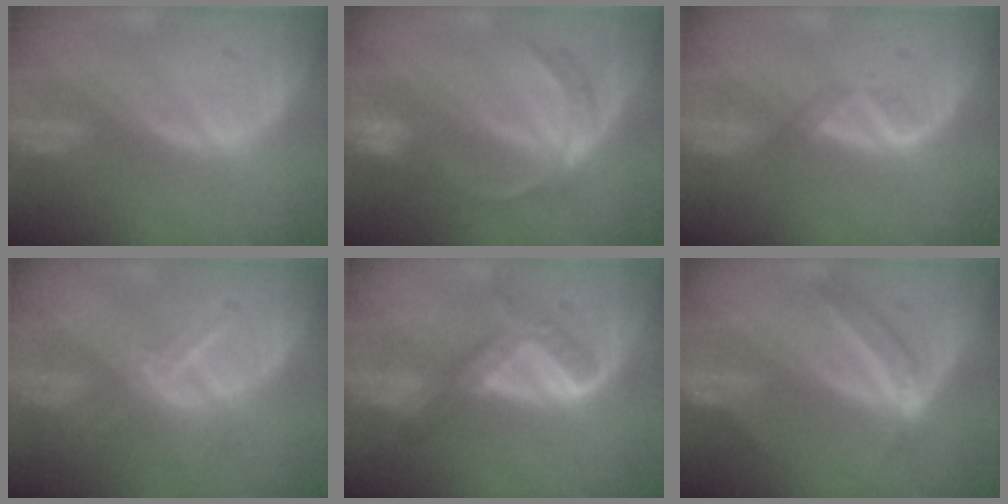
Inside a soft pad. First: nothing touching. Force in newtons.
{"total": 6.4, "press": 5.5, "slide": 3.2}
{"total": 1.6, "press": 1.5, "slide": 0.7}
{"total": 5.7, "press": 5.0, "slide": 2.7}
{"total": 6.5, "press": 5.5, "slide": 3.3}
{"total": 5.2, "press": 4.8, "slide": 2.2}